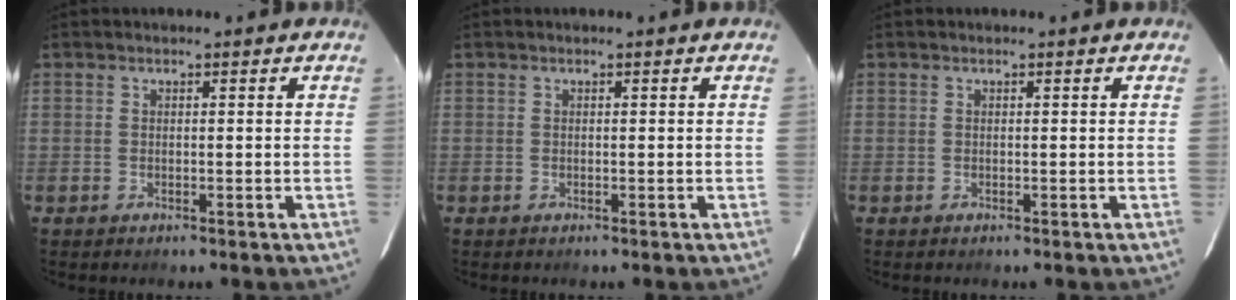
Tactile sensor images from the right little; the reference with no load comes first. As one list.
[{"total": 0.0}, {"total": 0.0}]